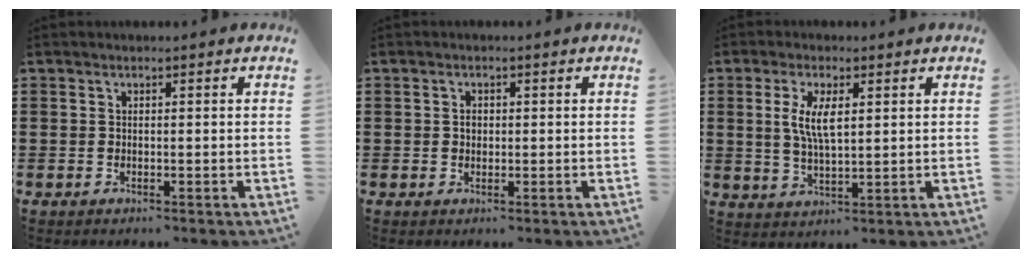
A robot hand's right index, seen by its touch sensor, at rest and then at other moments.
{"total": 1.2, "force": [0.1, 0.9, 0.8], "torque": [-0.019, 0.004, 0.002]}
{"total": 5.6, "force": [1.3, 1.9, 5.1], "torque": [-0.104, 0.006, 0.021]}